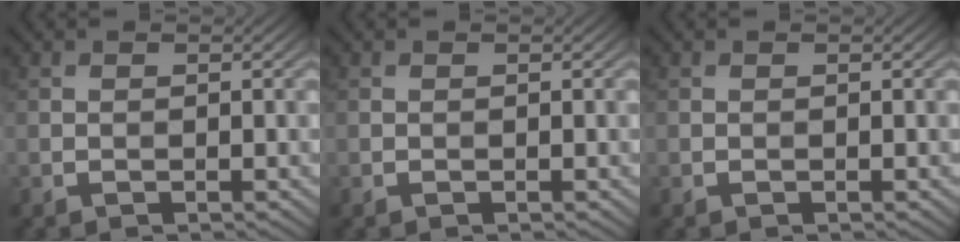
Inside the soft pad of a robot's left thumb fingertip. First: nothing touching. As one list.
[{"total": 0.0}, {"total": 0.0}]